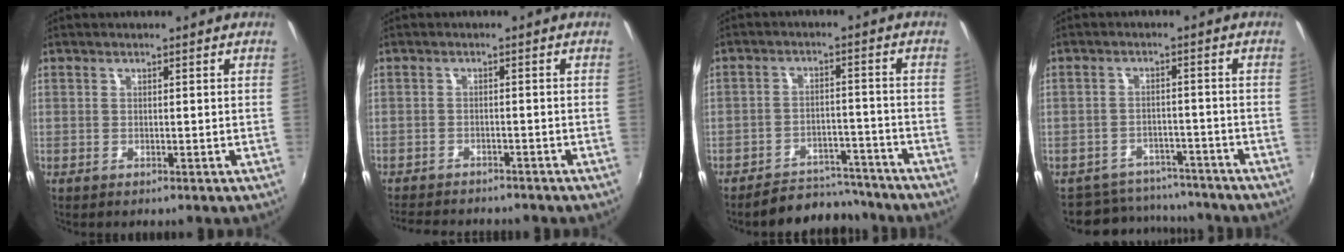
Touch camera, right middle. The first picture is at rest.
{"total": 8.5, "force": [-7.7, 2.2, 2.9], "torque": [-0.074, -0.014, -0.116]}
{"total": 9.9, "force": [-9.1, 3.3, 1.8], "torque": [-0.048, 0.019, -0.120]}
{"total": 9.0, "force": [-8.0, 4.0, 0.6], "torque": [-0.026, 0.022, -0.109]}